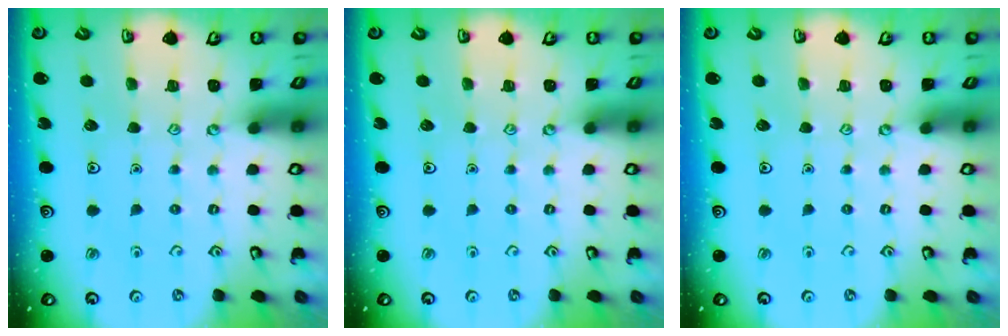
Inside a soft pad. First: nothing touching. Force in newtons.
{"total": 0.0}
{"total": 0.0}